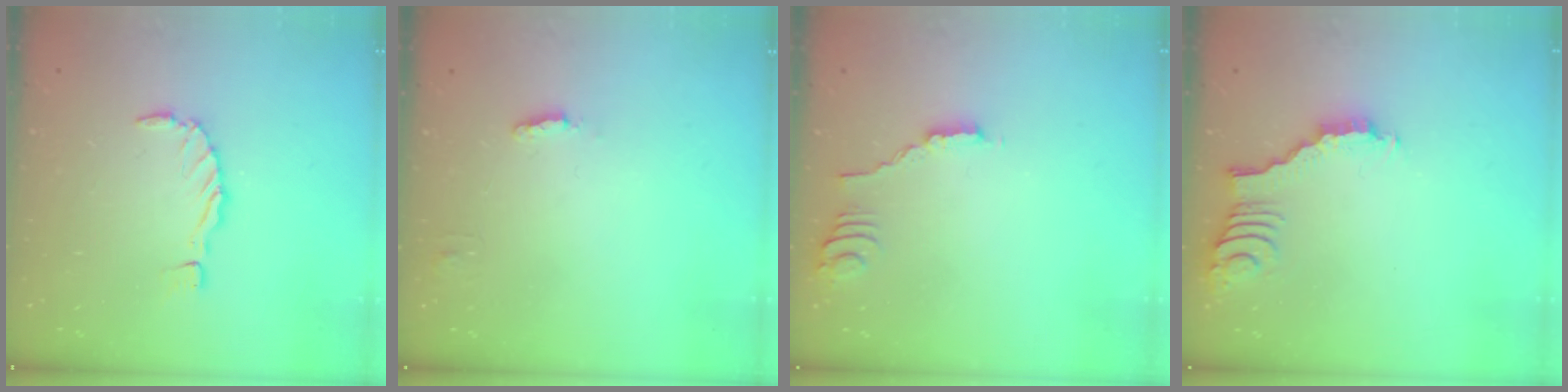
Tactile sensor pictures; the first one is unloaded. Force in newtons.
{"total": 3.7, "press": 3.7, "slide": 0.3}
{"total": 1.6, "press": 1.6, "slide": 0.4}
{"total": 2.6, "press": 2.6, "slide": 0.4}